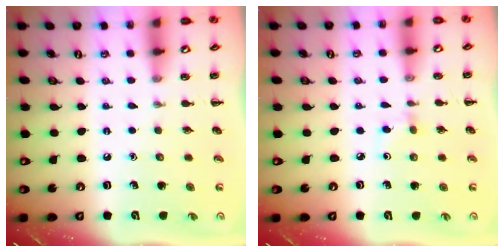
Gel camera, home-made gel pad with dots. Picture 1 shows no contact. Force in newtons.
{"total": 2.5, "press": 2.3, "slide": 1.0}